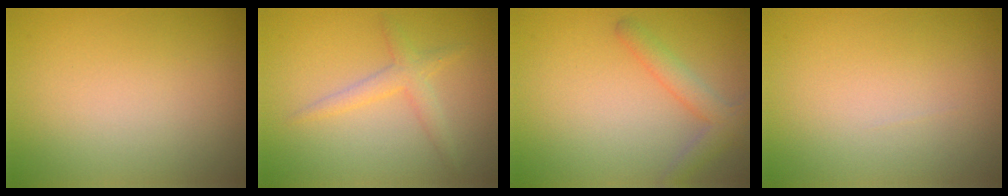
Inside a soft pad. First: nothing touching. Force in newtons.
{"total": 2.2, "press": 2.2, "slide": 0.2}
{"total": 2.3, "press": 2.3, "slide": 0.2}
{"total": 0.0}